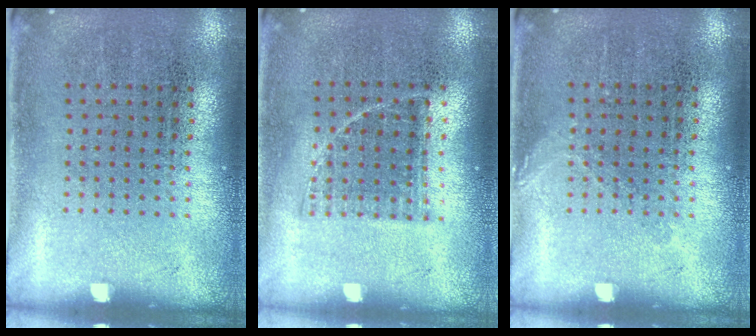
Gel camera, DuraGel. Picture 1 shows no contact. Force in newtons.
{"total": 1.0, "press": 0.8, "slide": 0.6}
{"total": 0.8, "press": 0.8, "slide": 0.2}